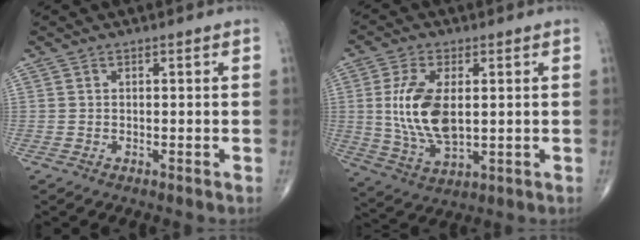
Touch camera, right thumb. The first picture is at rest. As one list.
[{"total": 12.4, "force": [1.2, 6.3, 10.6], "torque": [-0.210, -0.012, 0.031]}]